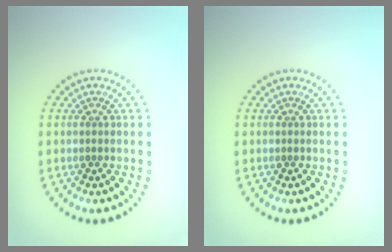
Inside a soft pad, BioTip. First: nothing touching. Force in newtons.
{"total": 0.0}